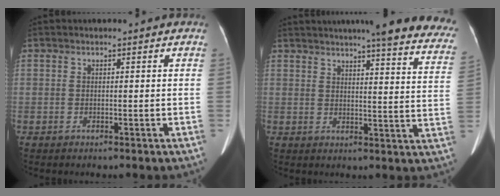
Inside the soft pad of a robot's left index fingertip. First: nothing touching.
{"total": 24.5, "force": [21.4, 2.1, 11.7], "torque": [-0.145, -0.053, 0.234]}